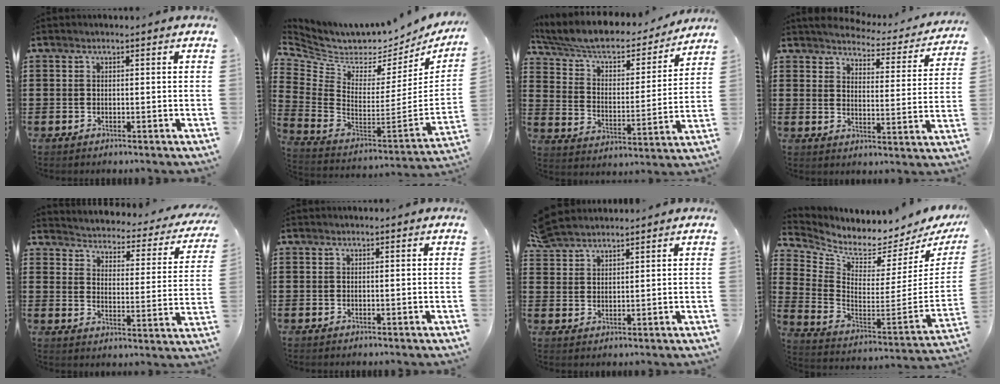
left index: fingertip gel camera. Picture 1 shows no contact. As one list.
[{"total": 3.7, "force": [3.4, 1.5, 0.5], "torque": [-0.042, -0.054, 0.053]}, {"total": 6.6, "force": [5.6, 2.1, 2.8], "torque": [-0.081, -0.038, 0.094]}, {"total": 3.4, "force": [3.4, 0.2, 0.5], "torque": [-0.032, -0.027, 0.053]}, {"total": 2.3, "force": [2.3, 0.3, 0.0], "torque": [-0.021, -0.029, 0.030]}, {"total": 0.0}, {"total": 4.0, "force": [3.8, 1.3, 0.7], "torque": [-0.026, -0.003, 0.073]}, {"total": 3.7, "force": [3.2, 1.2, 1.3], "torque": [-0.052, -0.052, 0.049]}]